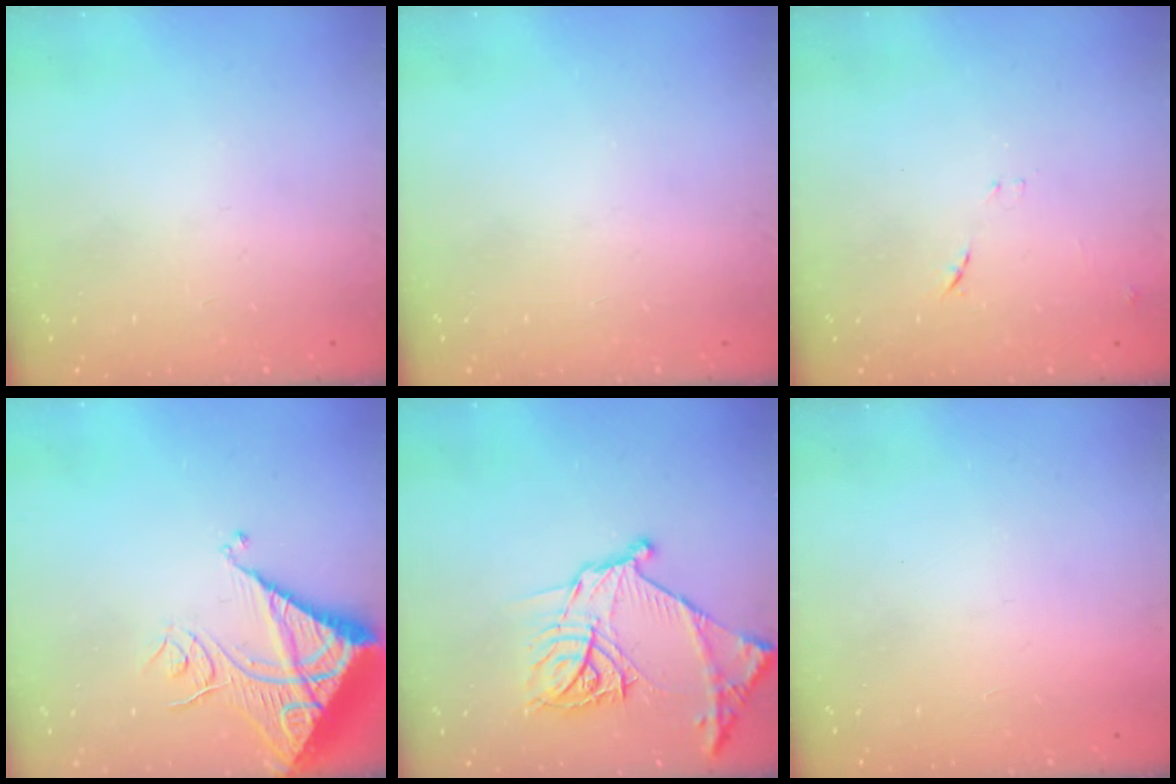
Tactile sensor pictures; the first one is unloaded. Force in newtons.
{"total": 0.0}
{"total": 7.2, "press": 7.2, "slide": 0.6}
{"total": 13.8, "press": 13.7, "slide": 1.3}
{"total": 18.4, "press": 18.3, "slide": 1.9}
{"total": 1.6, "press": 1.5, "slide": 0.1}